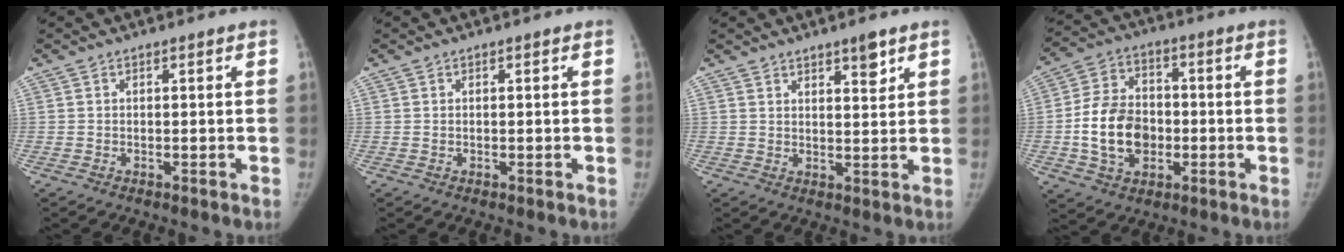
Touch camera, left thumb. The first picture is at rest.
{"total": 0.0}
{"total": 4.2, "force": [2.9, 1.4, 2.7], "torque": [-0.023, -0.019, 0.043]}
{"total": 13.5, "force": [-2.2, 9.9, 8.9], "torque": [-0.138, 0.021, -0.039]}